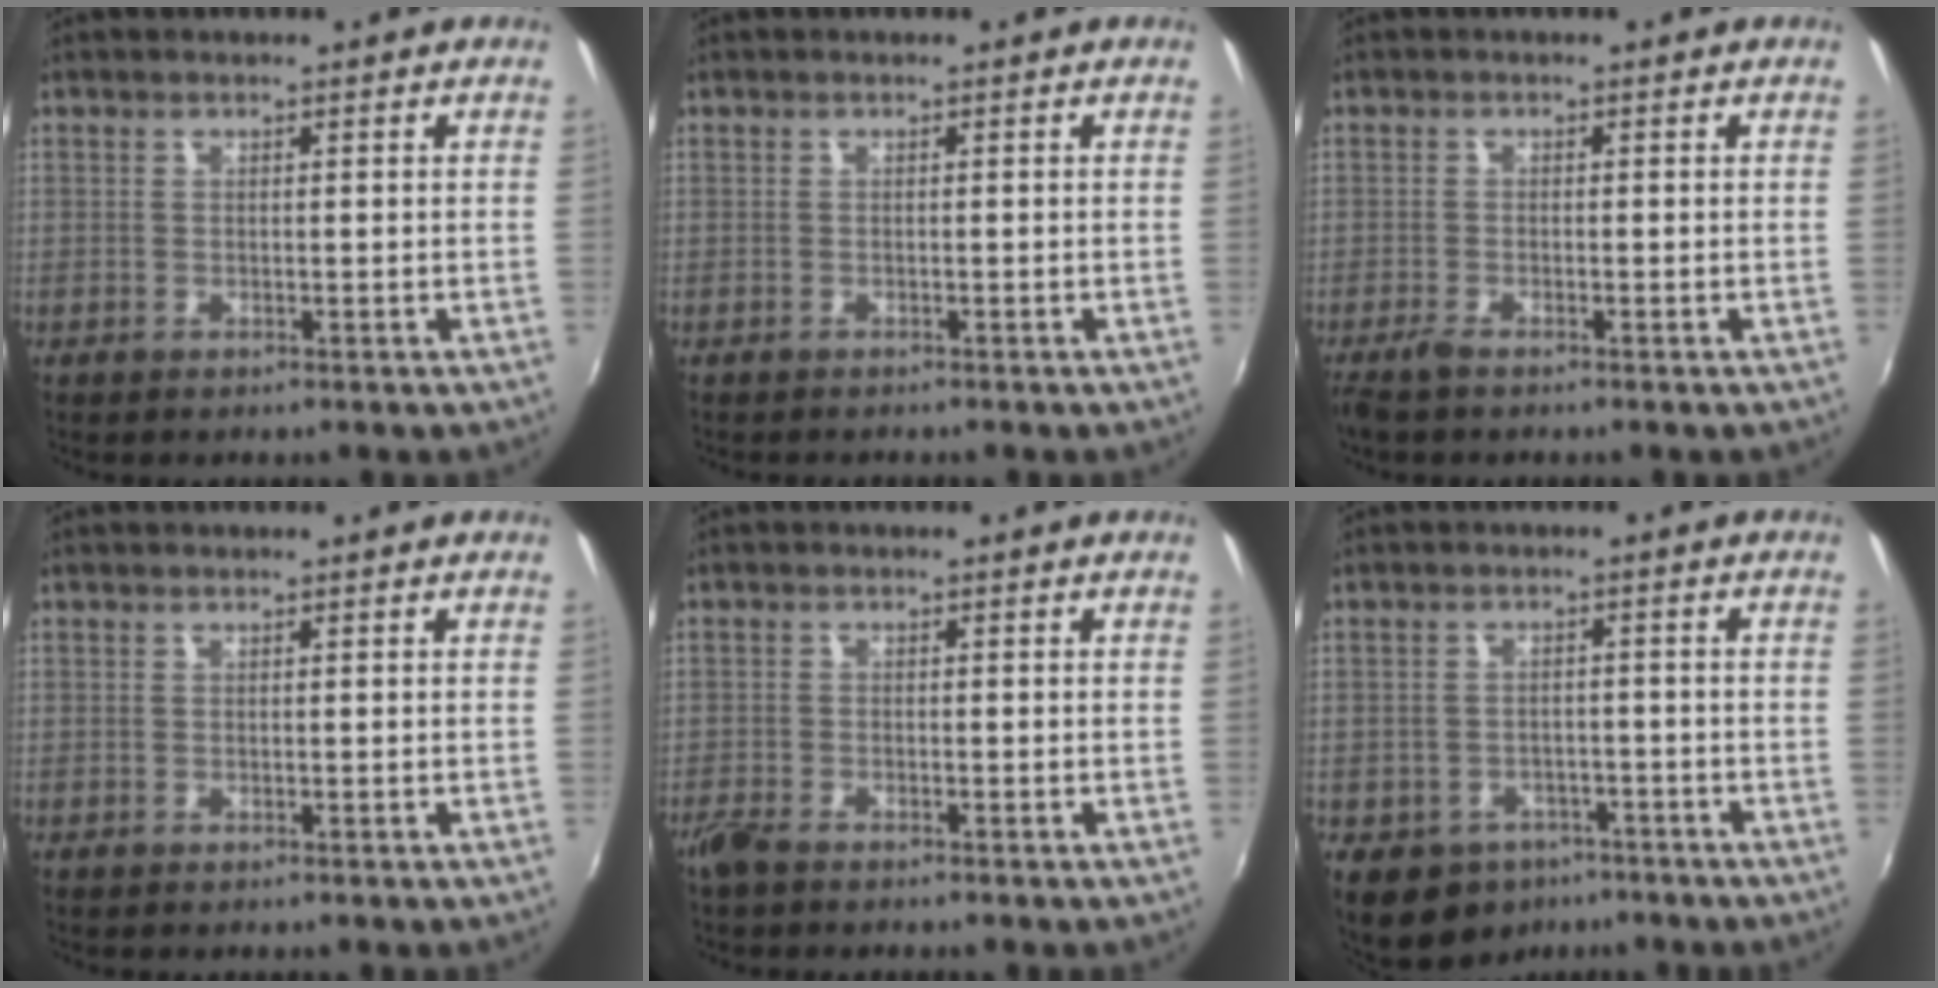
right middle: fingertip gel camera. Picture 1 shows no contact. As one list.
[{"total": 0.6, "force": [-0.6, 0.1, 0.1], "torque": [-0.003, -0.003, -0.011]}, {"total": 2.2, "force": [-1.8, 0.3, 1.2], "torque": [-0.032, -0.006, -0.038]}, {"total": 0.0}, {"total": 2.6, "force": [-2.2, 0.7, 1.1], "torque": [-0.033, -0.007, -0.047]}, {"total": 10.0, "force": [-6.0, 7.2, 3.6], "torque": [-0.092, 0.002, -0.074]}]